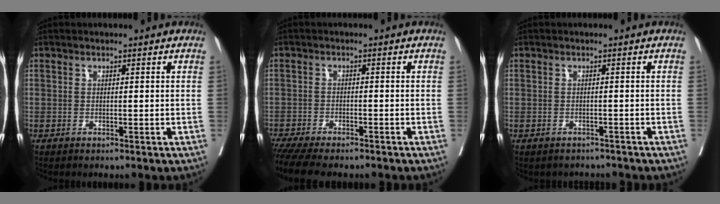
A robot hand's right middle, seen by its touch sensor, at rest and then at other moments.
{"total": 10.7, "force": [-9.2, 2.2, 5.1], "torque": [-0.083, -0.011, -0.139]}
{"total": 2.4, "force": [-2.2, 1.0, -0.3], "torque": [0.005, 0.003, -0.033]}